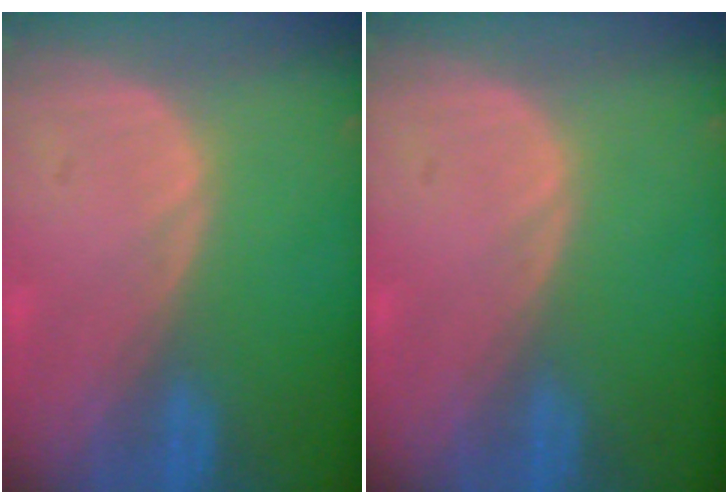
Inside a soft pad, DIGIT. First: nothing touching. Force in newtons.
{"total": 0.0}